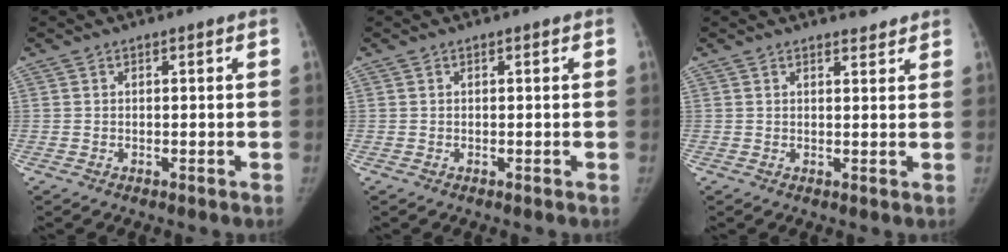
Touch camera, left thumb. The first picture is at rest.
{"total": 0.0}
{"total": 2.2, "force": [2.0, 0.6, 0.4], "torque": [0.007, -0.015, 0.027]}